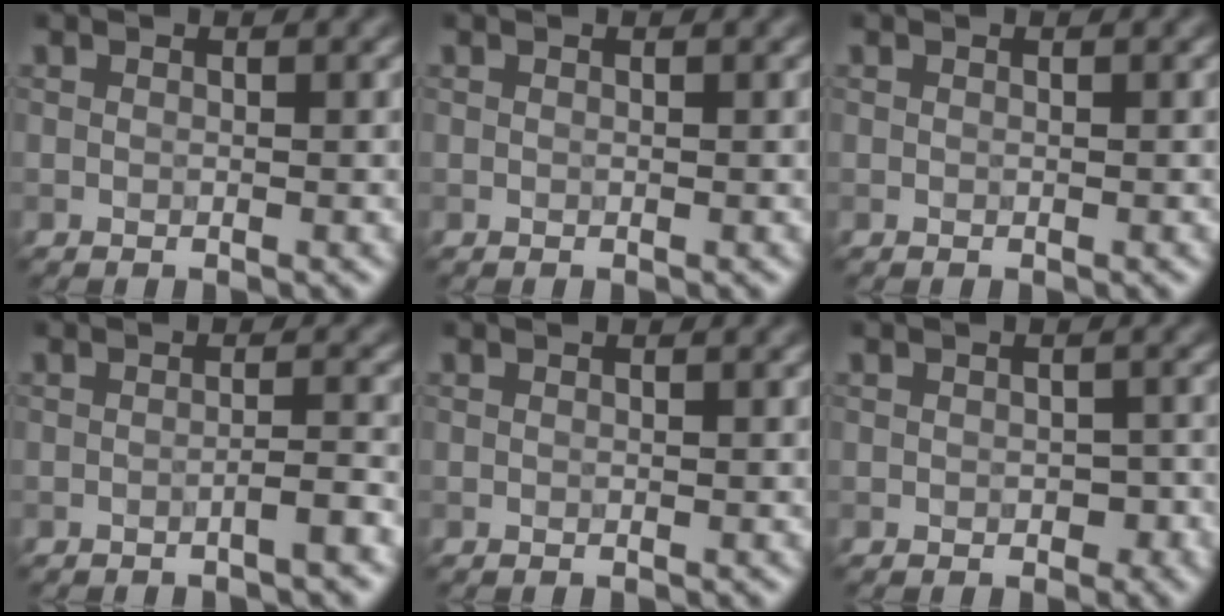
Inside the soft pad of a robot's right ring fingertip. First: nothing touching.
{"total": 0.0}
{"total": 0.0}
{"total": 1.8, "force": [-0.8, 0.3, 1.6], "torque": [-0.019, 0.005, -0.019]}
{"total": 0.0}
{"total": 1.7, "force": [-0.5, 1.1, 1.2], "torque": [-0.017, -0.006, -0.006]}